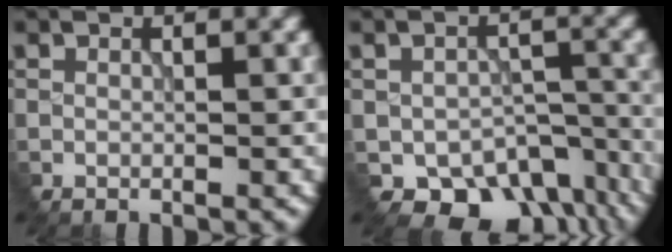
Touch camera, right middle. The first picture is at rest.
{"total": 7.5, "force": [-4.5, 5.0, 3.4], "torque": [-0.040, -0.039, -0.049]}